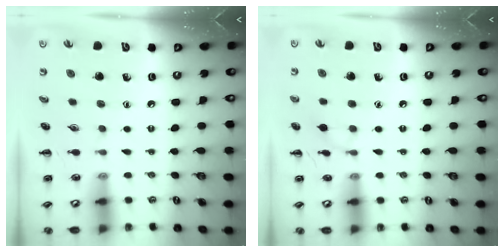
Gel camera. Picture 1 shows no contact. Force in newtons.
{"total": 5.0, "press": 4.6, "slide": 1.8}